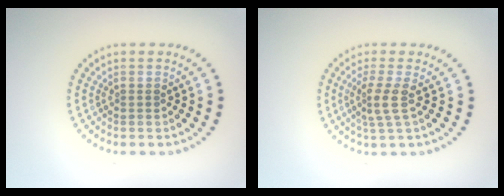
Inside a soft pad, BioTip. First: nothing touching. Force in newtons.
{"total": 2.4, "press": 1.7, "slide": 1.7}